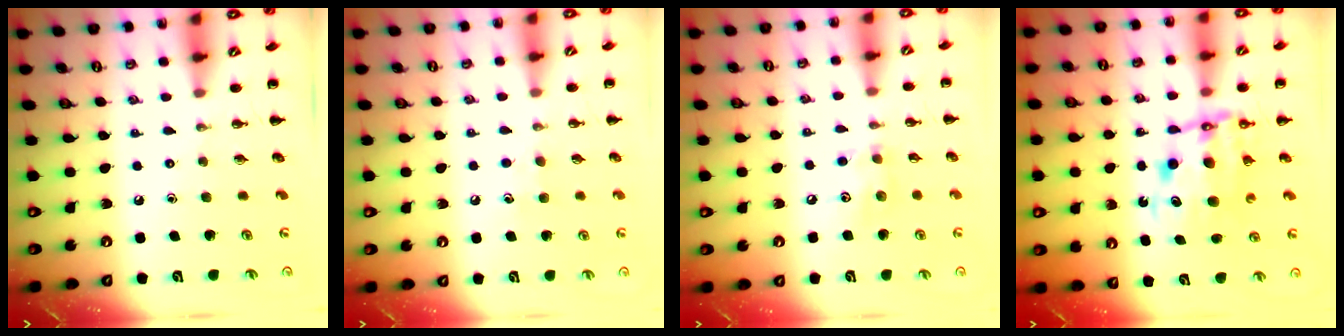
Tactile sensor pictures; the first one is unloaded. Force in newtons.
{"total": 3.9, "press": 3.7, "slide": 1.3}
{"total": 6.5, "press": 6.5, "slide": 0.7}
{"total": 10.5, "press": 10.1, "slide": 2.9}